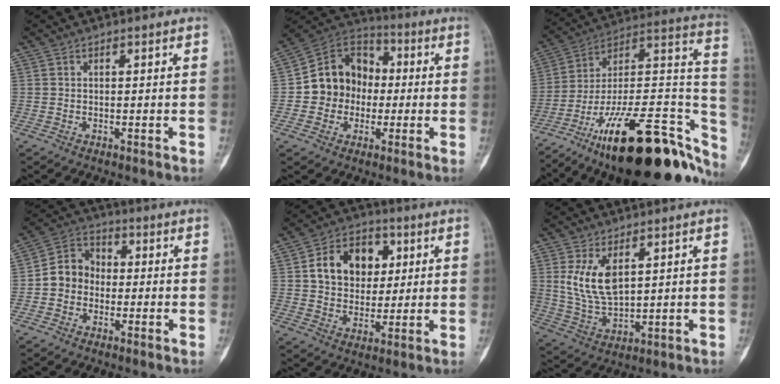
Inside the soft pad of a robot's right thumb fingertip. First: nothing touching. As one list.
[{"total": 13.6, "force": [-1.2, 11.9, 6.5], "torque": [-0.062, 0.033, -0.029]}, {"total": 35.6, "force": [-18.4, 13.1, 27.5], "torque": [-0.302, 0.087, -0.290]}, {"total": 8.1, "force": [-1.2, 7.1, 3.8], "torque": [-0.039, 0.032, -0.038]}, {"total": 13.3, "force": [3.0, 10.2, 8.0], "torque": [-0.085, 0.004, 0.048]}, {"total": 9.6, "force": [3.3, 5.2, 7.3], "torque": [-0.131, -0.016, 0.080]}]